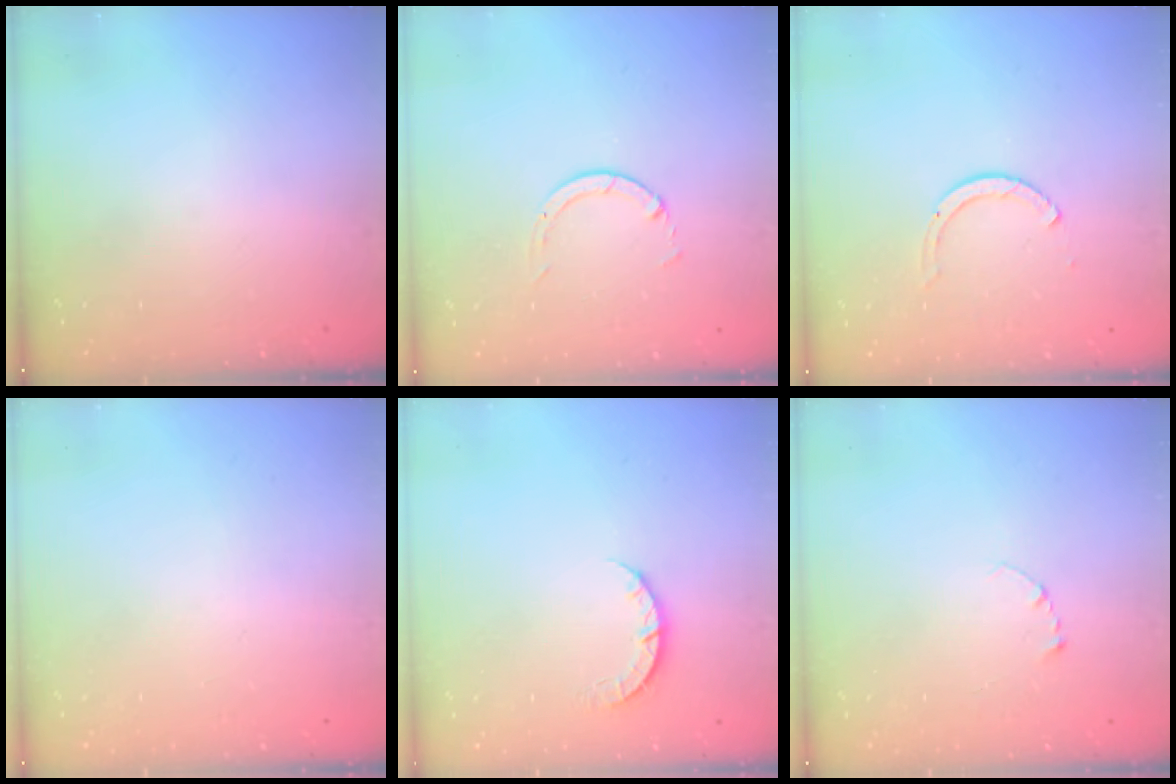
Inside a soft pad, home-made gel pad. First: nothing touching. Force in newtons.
{"total": 1.3, "press": 1.2, "slide": 0.3}
{"total": 2.6, "press": 2.6, "slide": 0.3}
{"total": 2.4, "press": 2.4, "slide": 0.2}
{"total": 3.4, "press": 3.4, "slide": 0.4}
{"total": 2.3, "press": 2.3, "slide": 0.2}